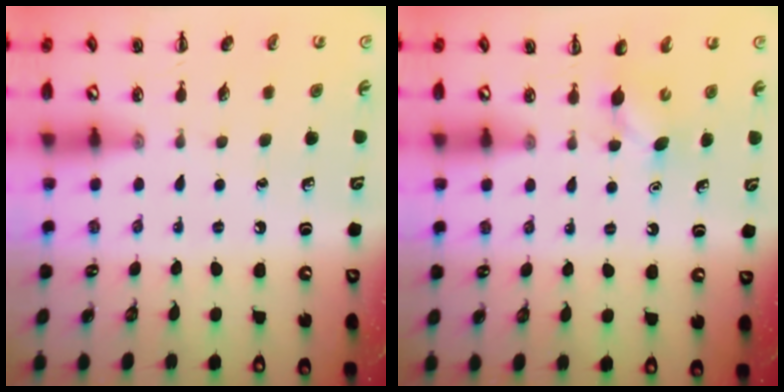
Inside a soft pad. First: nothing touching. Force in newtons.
{"total": 3.3, "press": 3.2, "slide": 0.9}